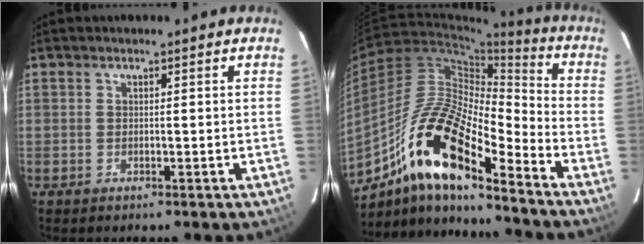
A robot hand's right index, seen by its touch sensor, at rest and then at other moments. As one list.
[{"total": 18.2, "force": [-11.5, 4.7, 13.2], "torque": [-0.234, 0.003, -0.229]}]